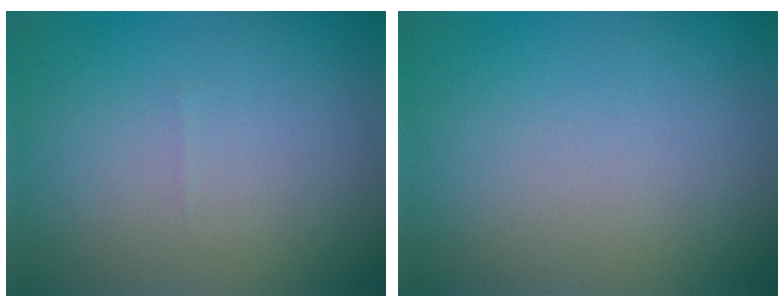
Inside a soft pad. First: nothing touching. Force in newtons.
{"total": 0.0}